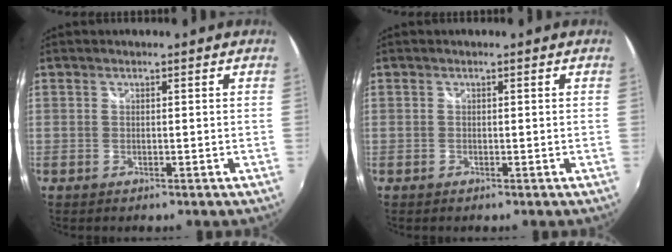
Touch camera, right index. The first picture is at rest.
{"total": 0.0}